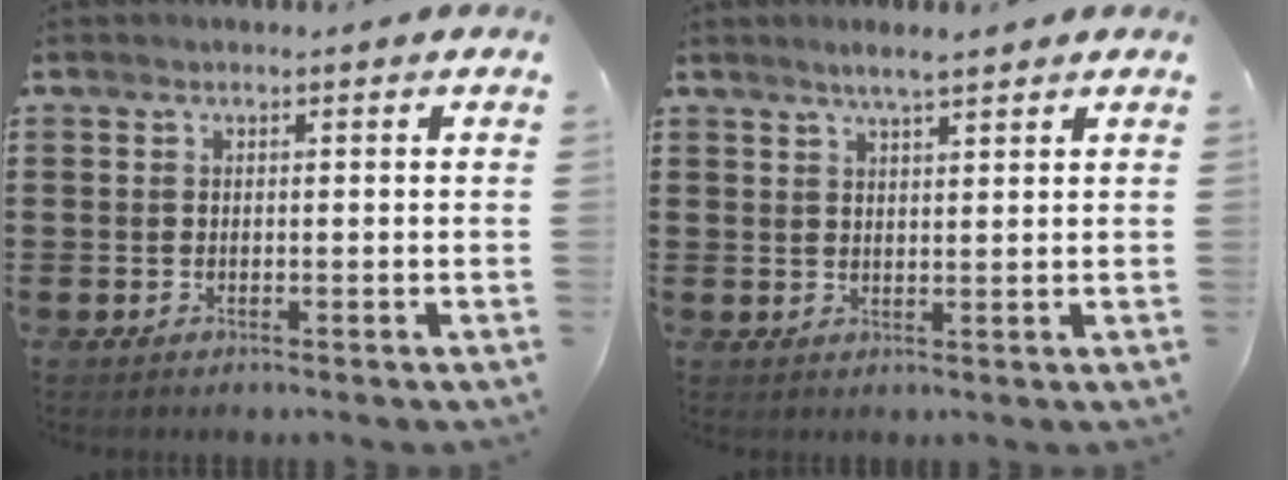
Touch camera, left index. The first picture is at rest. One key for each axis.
{"total": 2.9, "fx": 2.4, "fy": 0.3, "fz": 1.6, "tx": -0.035, "ty": 0.003, "tz": 0.042}